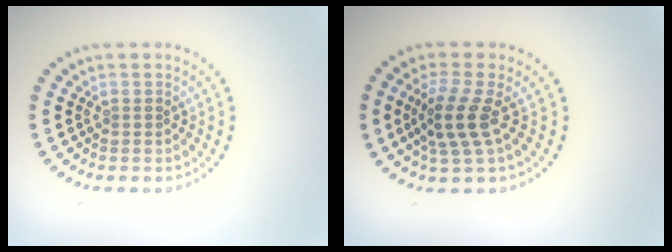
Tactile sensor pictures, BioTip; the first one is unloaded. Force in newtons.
{"total": 3.5, "press": 2.9, "slide": 2.0}